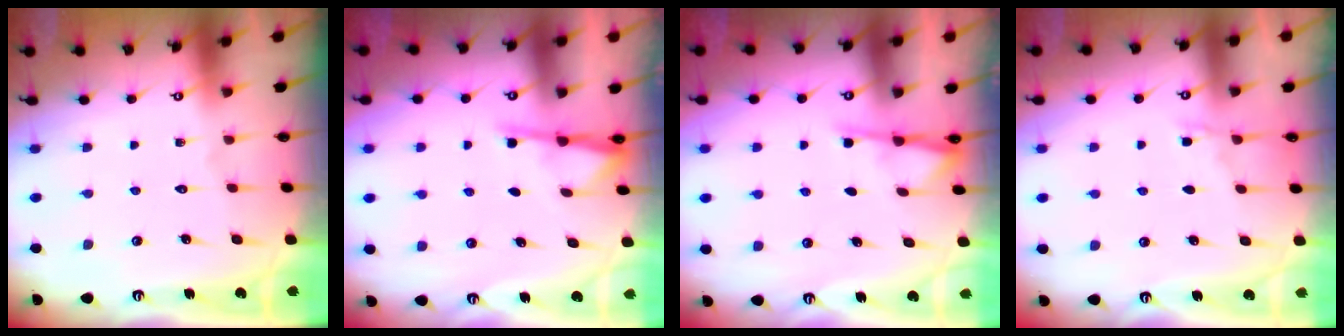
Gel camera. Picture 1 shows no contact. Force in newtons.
{"total": 2.8, "press": 2.7, "slide": 0.5}
{"total": 2.2, "press": 2.2, "slide": 0.5}
{"total": 4.7, "press": 4.6, "slide": 0.6}